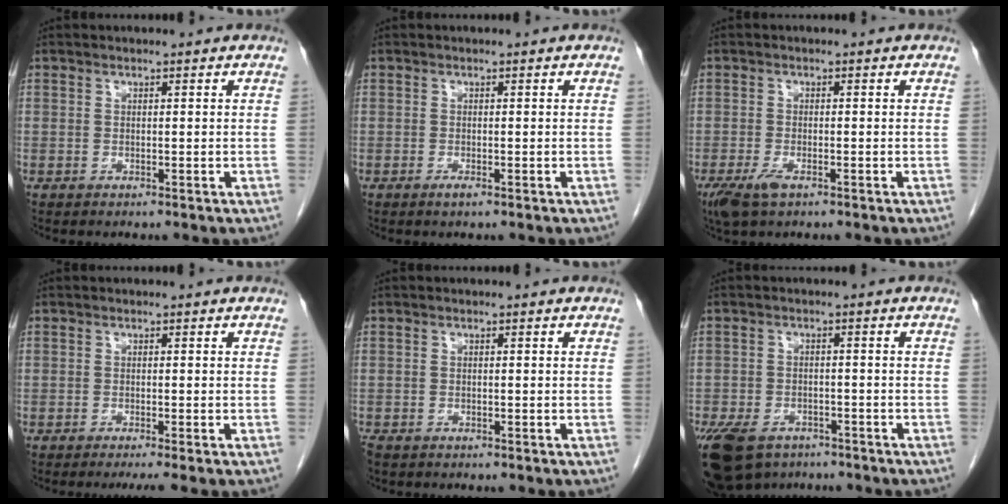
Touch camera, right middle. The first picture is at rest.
{"total": 0.8, "force": [-0.5, 0.1, 0.6], "torque": [-0.011, 0.000, -0.009]}
{"total": 3.6, "force": [-2.1, 1.2, 2.7], "torque": [-0.062, -0.007, -0.036]}
{"total": 2.9, "force": [-2.2, -0.3, 1.9], "torque": [-0.024, -0.007, -0.034]}
{"total": 1.9, "force": [-1.5, 1.0, 0.6], "torque": [-0.020, -0.005, -0.026]}
{"total": 13.3, "force": [-8.9, 8.0, 5.9], "torque": [-0.157, -0.019, -0.127]}